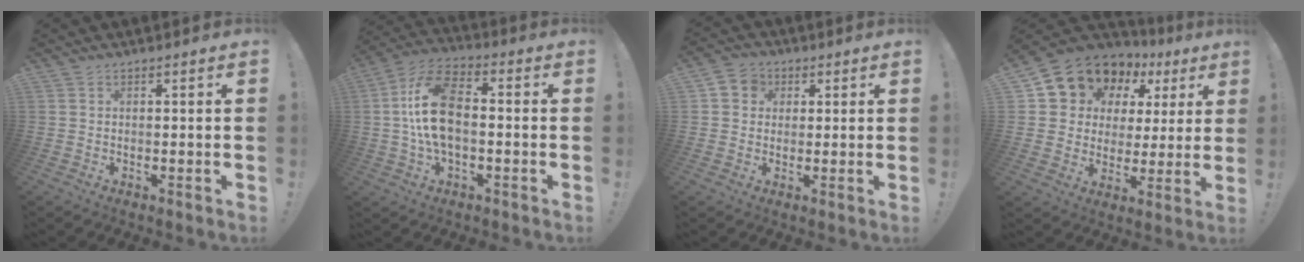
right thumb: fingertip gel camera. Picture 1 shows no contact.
{"total": 15.3, "force": [0.2, 8.3, 12.8], "torque": [-0.251, 0.010, 0.002]}
{"total": 5.6, "force": [1.2, 5.2, 1.9], "torque": [-0.025, 0.001, 0.023]}
{"total": 11.6, "force": [8.1, 7.8, 3.0], "torque": [-0.056, -0.067, 0.161]}